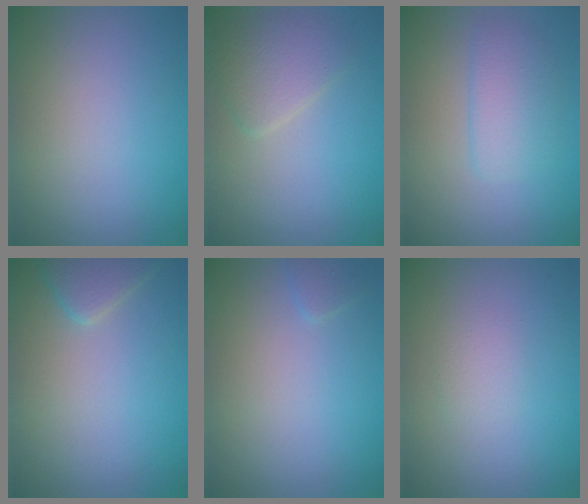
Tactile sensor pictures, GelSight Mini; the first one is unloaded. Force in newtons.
{"total": 2.9, "press": 2.9, "slide": 0.1}
{"total": 2.6, "press": 2.6, "slide": 0.0}
{"total": 2.4, "press": 2.3, "slide": 0.1}
{"total": 0.8, "press": 0.7, "slide": 0.2}
{"total": 1.1, "press": 1.1, "slide": 0.1}